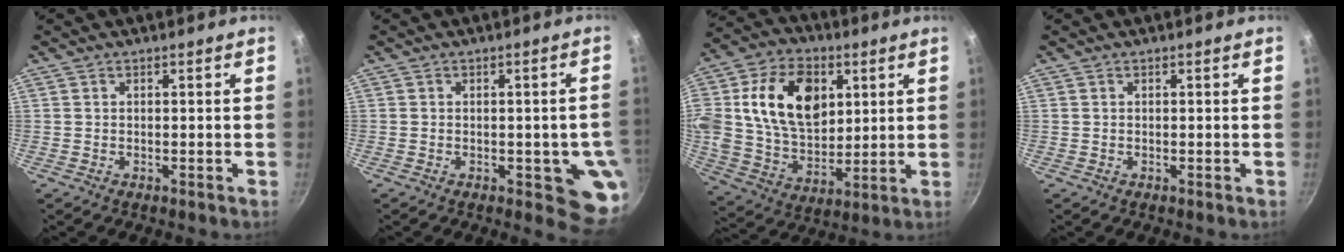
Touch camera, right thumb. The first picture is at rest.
{"total": 8.3, "force": [-1.9, 3.7, 7.2], "torque": [-0.043, -0.005, -0.023]}
{"total": 21.1, "force": [5.4, 14.5, 14.3], "torque": [-0.232, -0.005, 0.096]}
{"total": 0.0}